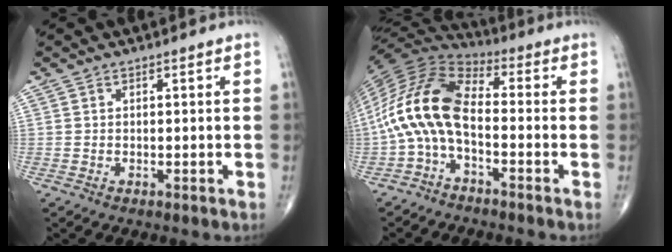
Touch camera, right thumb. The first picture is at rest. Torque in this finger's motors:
{"motor_torque": [0.56, 0.56, 2.14, -0.43, 0.24]}